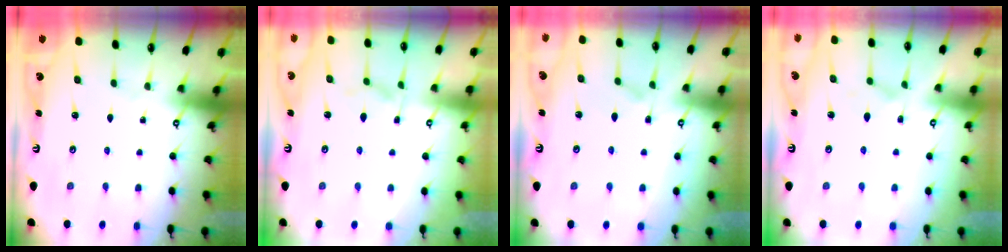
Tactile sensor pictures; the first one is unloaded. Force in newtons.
{"total": 5.7, "press": 5.7, "slide": 1.0}
{"total": 1.3, "press": 0.3, "slide": 1.3}
{"total": 2.3, "press": 2.1, "slide": 0.9}